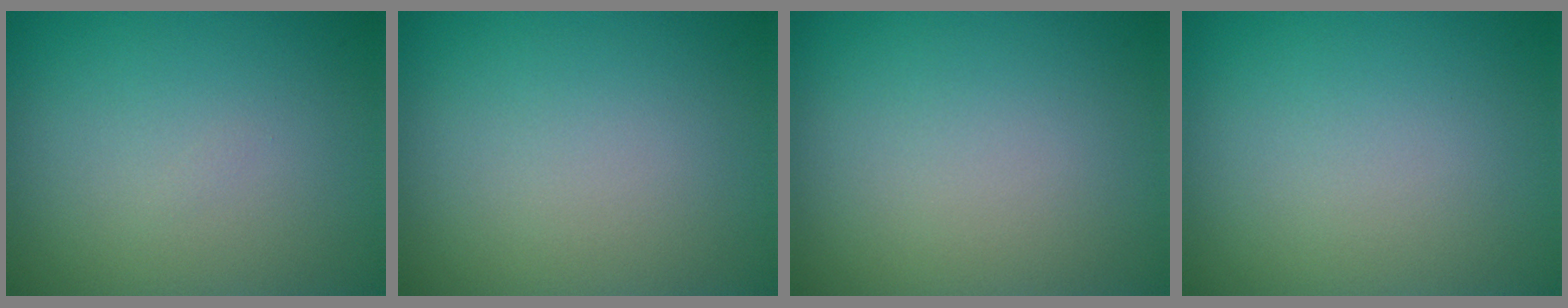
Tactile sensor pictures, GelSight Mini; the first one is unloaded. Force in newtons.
{"total": 0.0}
{"total": 0.0}
{"total": 0.0}